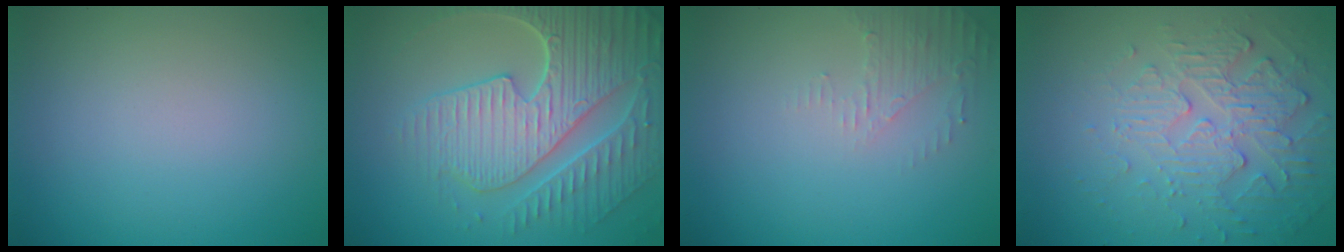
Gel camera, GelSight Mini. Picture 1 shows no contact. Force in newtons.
{"total": 8.4, "press": 6.1, "slide": 5.8}
{"total": 1.9, "press": 1.8, "slide": 0.4}
{"total": 4.6, "press": 3.5, "slide": 3.0}